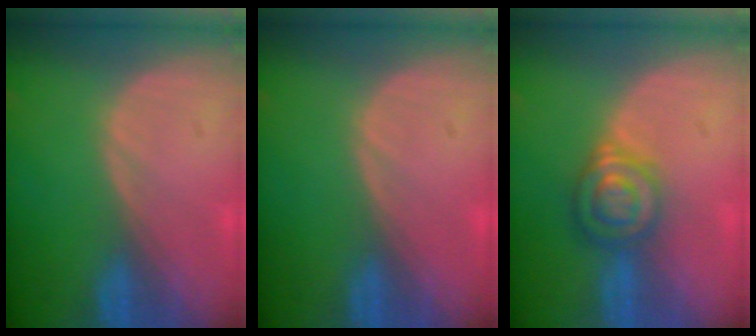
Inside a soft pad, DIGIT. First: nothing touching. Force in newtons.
{"total": 0.0}
{"total": 6.5, "press": 5.7, "slide": 3.2}